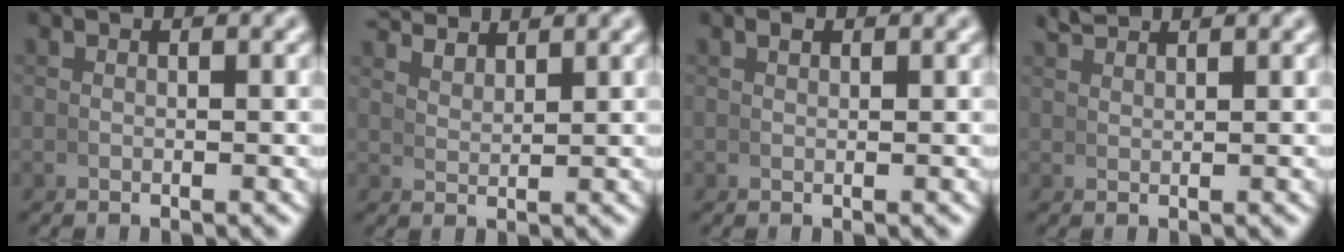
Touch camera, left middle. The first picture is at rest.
{"total": 3.6, "force": [3.4, 0.4, 1.0], "torque": [-0.015, 0.006, 0.064]}
{"total": 0.6, "force": [0.5, 0.2, 0.2], "torque": [-0.004, 0.003, 0.011]}
{"total": 1.9, "force": [1.8, -0.3, 0.2], "torque": [0.001, 0.006, 0.038]}